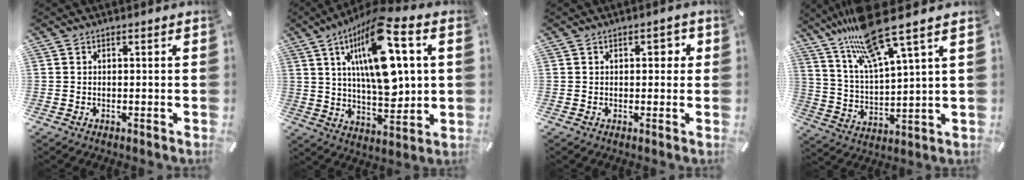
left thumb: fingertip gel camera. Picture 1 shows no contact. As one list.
[{"total": 20.1, "force": [6.5, 8.2, 17.2], "torque": [-0.320, -0.030, 0.096]}, {"total": 2.3, "force": [0.4, 1.5, 1.7], "torque": [-0.012, 0.001, -0.003]}, {"total": 16.7, "force": [12.3, 3.4, 10.8], "torque": [-0.224, -0.064, 0.210]}]